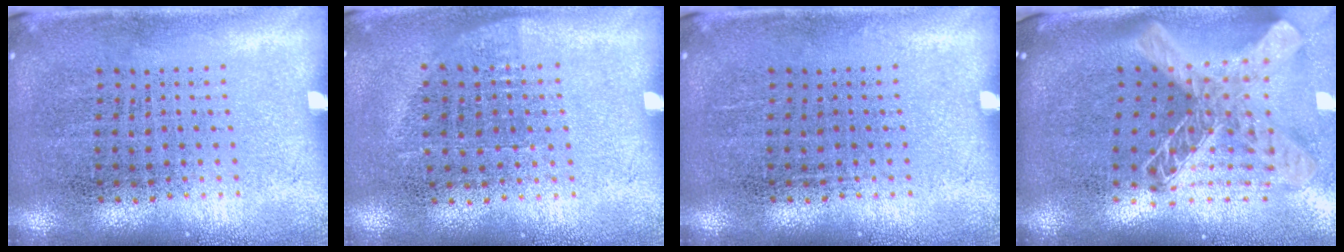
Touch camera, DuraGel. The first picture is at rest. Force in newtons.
{"total": 0.6, "press": 0.6, "slide": 0.3}
{"total": 0.0}
{"total": 2.7, "press": 1.9, "slide": 1.9}